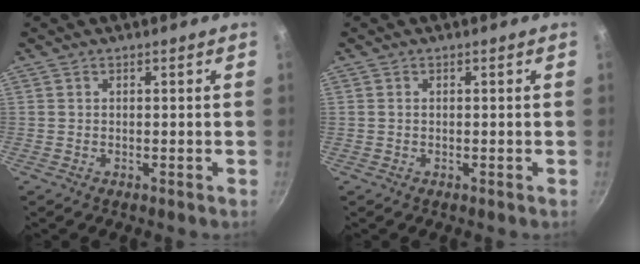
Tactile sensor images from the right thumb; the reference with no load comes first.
{"total": 0.0}